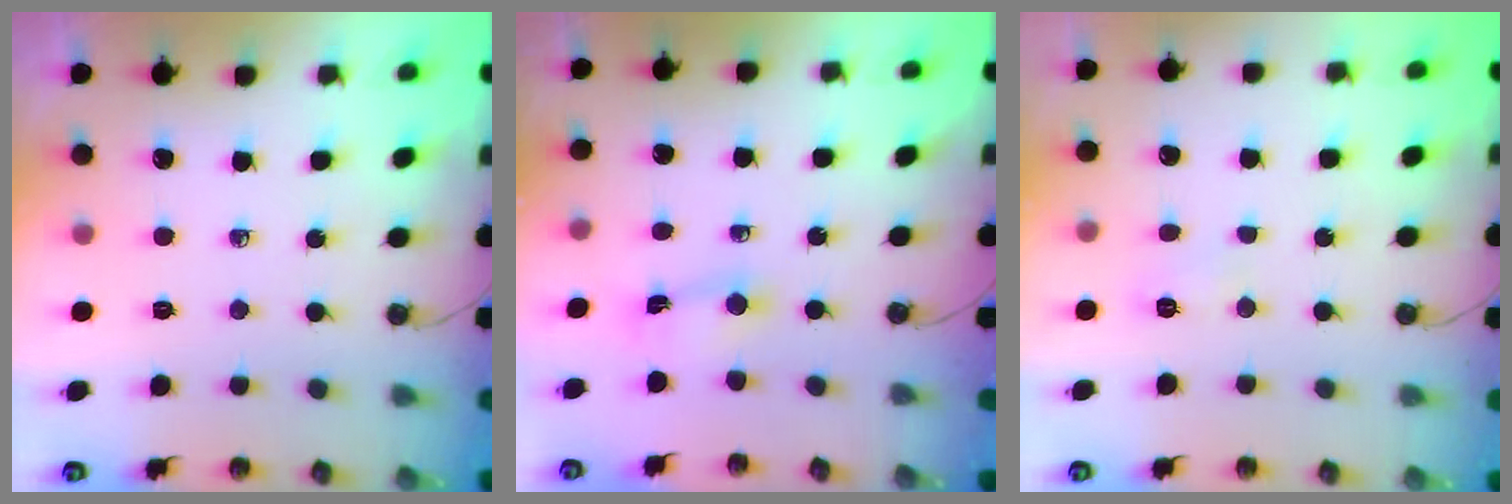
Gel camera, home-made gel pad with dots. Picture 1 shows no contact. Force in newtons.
{"total": 1.5, "press": 1.5, "slide": 0.2}
{"total": 4.5, "press": 4.4, "slide": 0.5}